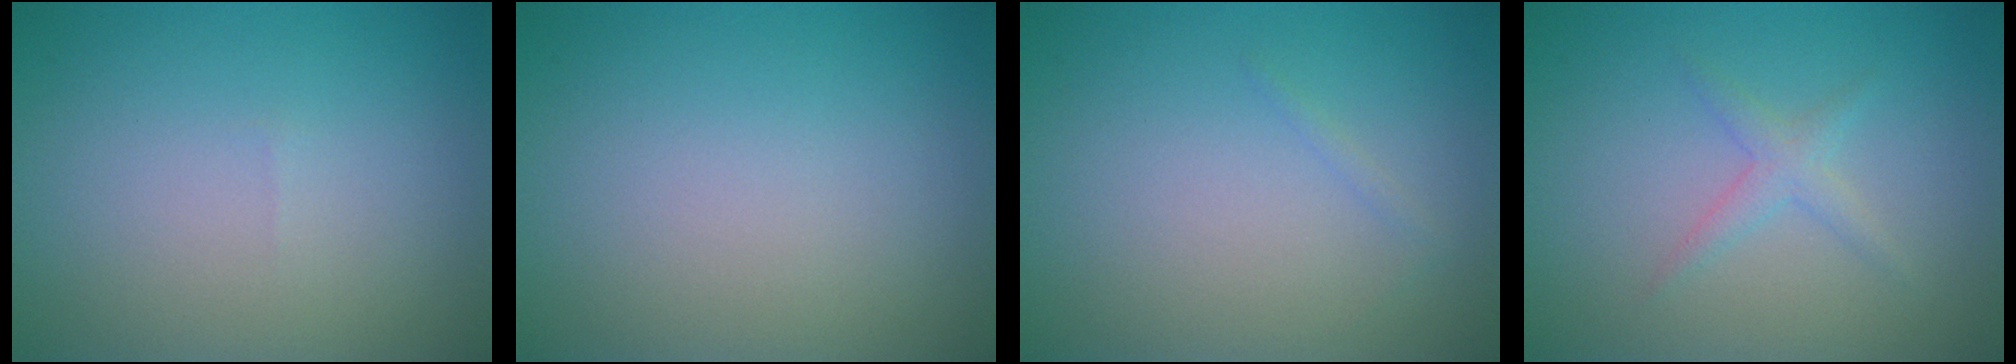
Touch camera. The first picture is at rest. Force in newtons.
{"total": 0.0}
{"total": 0.5, "press": 0.5, "slide": 0.0}
{"total": 1.4, "press": 1.4, "slide": 0.1}